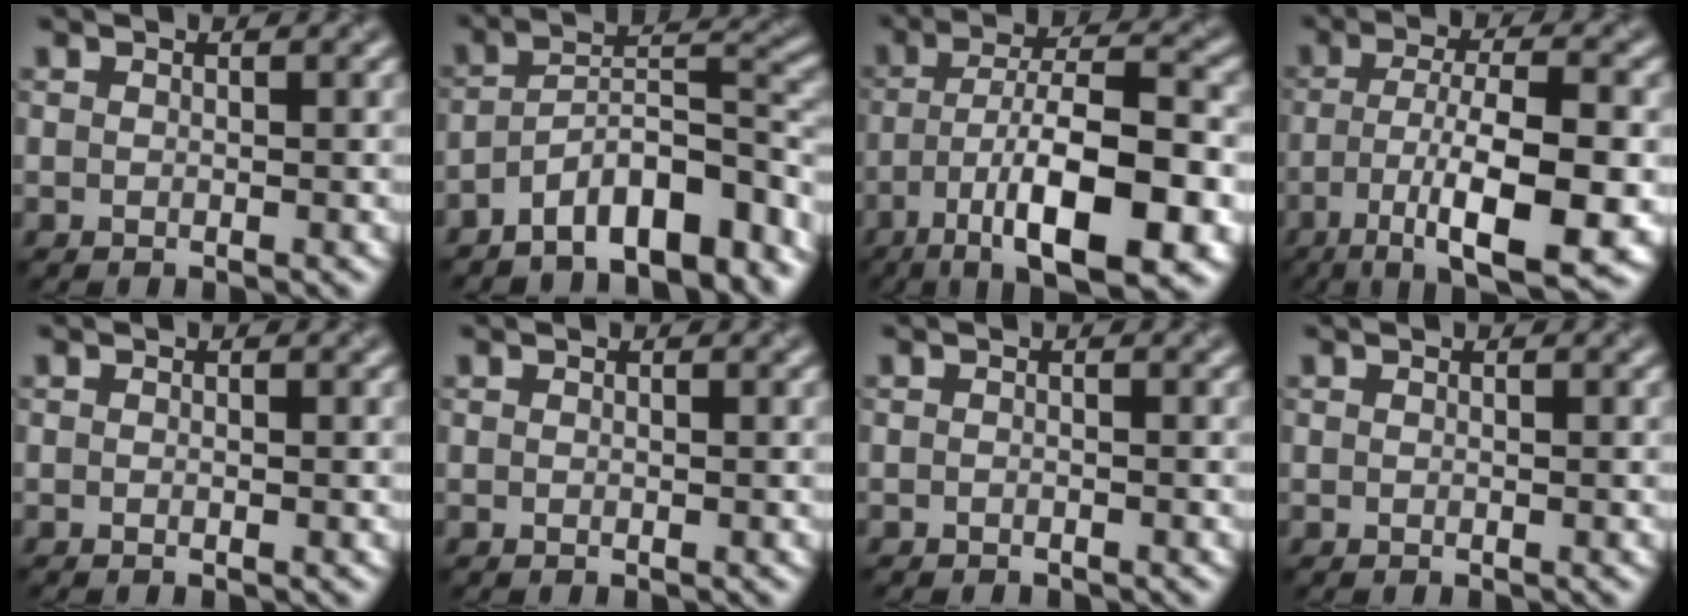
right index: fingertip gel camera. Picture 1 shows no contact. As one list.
[{"total": 9.1, "force": [-6.5, 3.1, 5.6], "torque": [-0.076, 0.009, -0.115]}, {"total": 11.9, "force": [-5.4, 3.2, 10.0], "torque": [-0.171, 0.001, -0.087]}, {"total": 10.4, "force": [-4.0, 2.6, 9.2], "torque": [-0.158, -0.006, -0.064]}, {"total": 0.0}, {"total": 0.0}, {"total": 0.6, "force": [-0.5, -0.1, -0.2], "torque": [0.001, -0.002, -0.008]}, {"total": 0.0}]